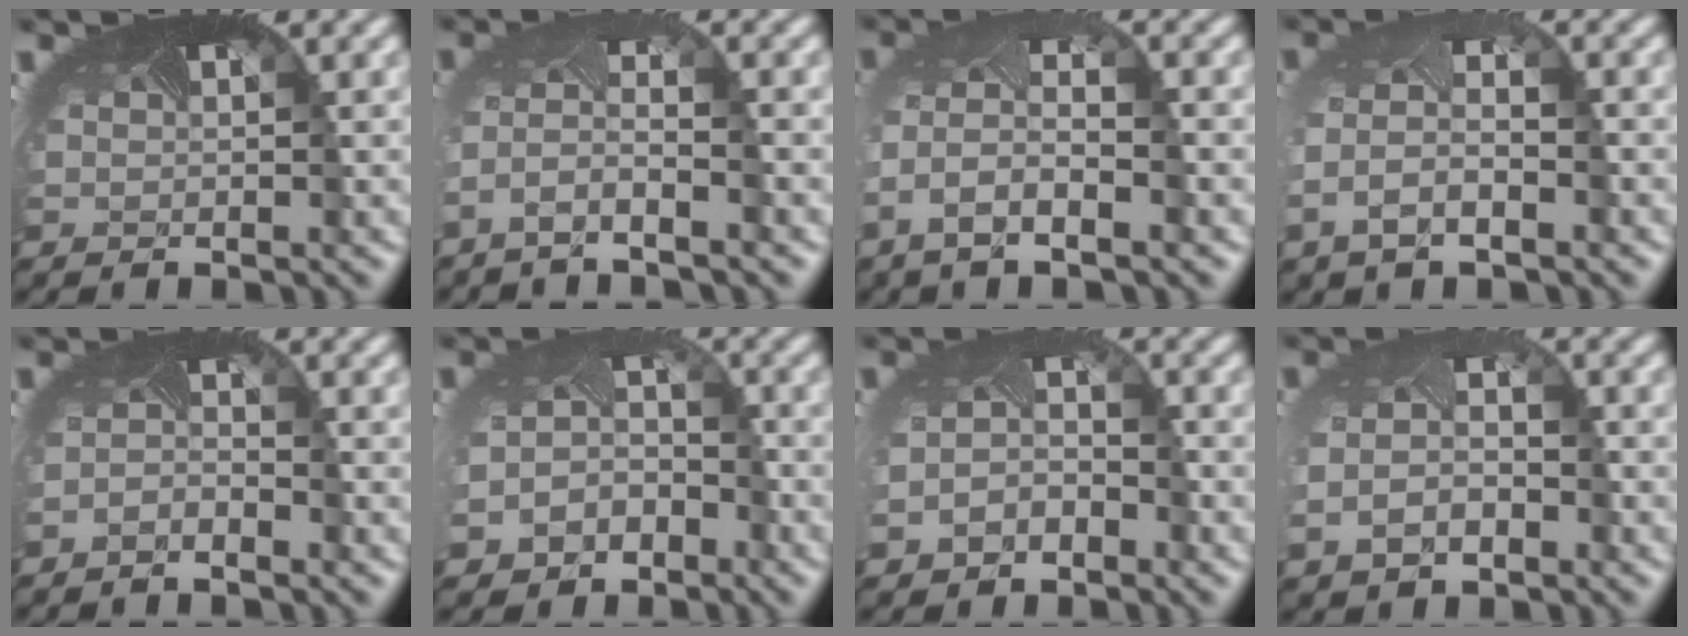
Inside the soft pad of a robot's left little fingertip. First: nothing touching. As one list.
[{"total": 3.1, "force": [-2.5, 0.1, 1.9], "torque": [-0.049, -0.006, -0.053]}, {"total": 5.8, "force": [-2.8, 2.4, 4.5], "torque": [-0.105, -0.010, -0.050]}, {"total": 3.8, "force": [-1.8, 1.8, 2.8], "torque": [-0.073, -0.007, -0.035]}, {"total": 1.4, "force": [-1.4, -0.2, 0.1], "torque": [-0.013, -0.004, -0.029]}, {"total": 4.4, "force": [-3.3, 2.8, 1.1], "torque": [-0.022, -0.017, -0.049]}, {"total": 3.0, "force": [-2.0, 1.9, 1.3], "torque": [-0.033, -0.010, -0.039]}, {"total": 3.6, "force": [-1.6, 2.3, 2.4], "torque": [-0.060, -0.014, -0.026]}]